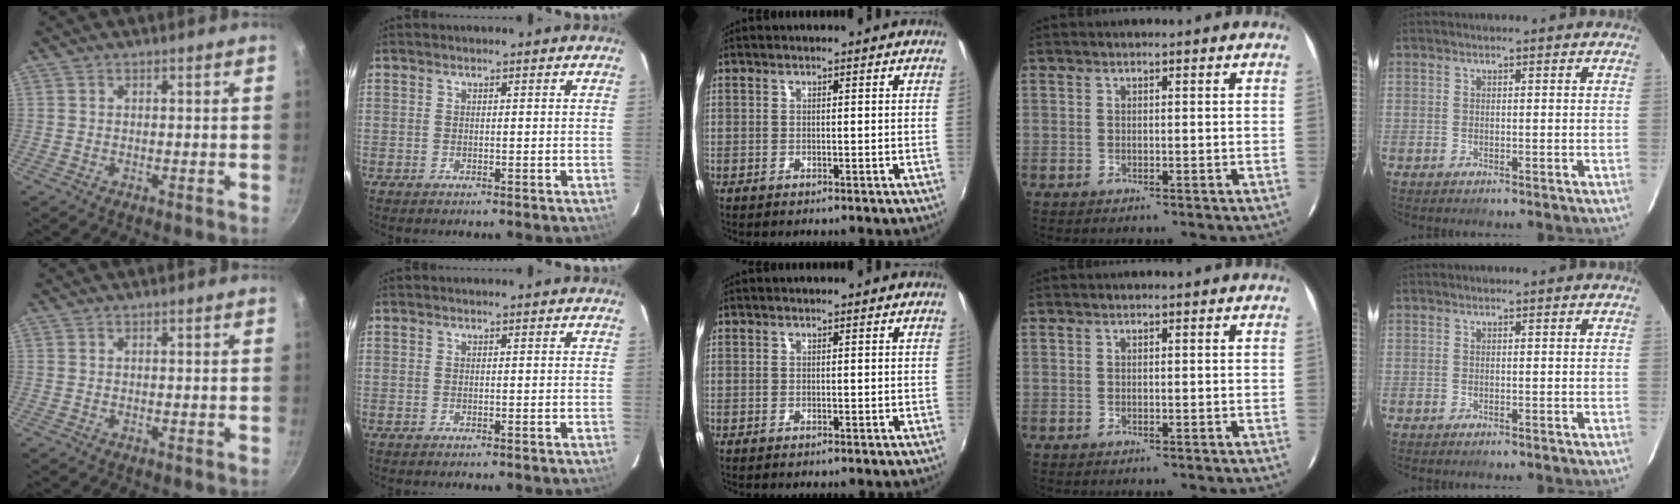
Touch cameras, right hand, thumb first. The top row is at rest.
{}